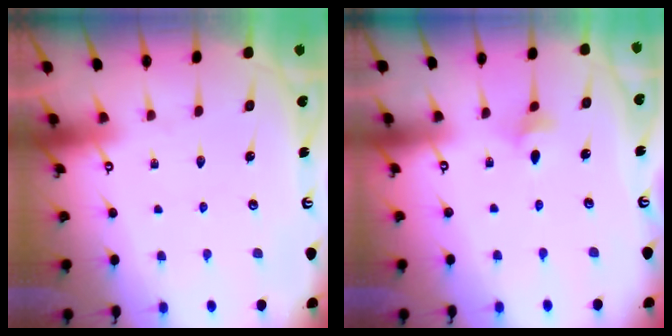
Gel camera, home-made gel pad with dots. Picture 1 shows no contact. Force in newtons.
{"total": 3.4, "press": 3.3, "slide": 0.7}